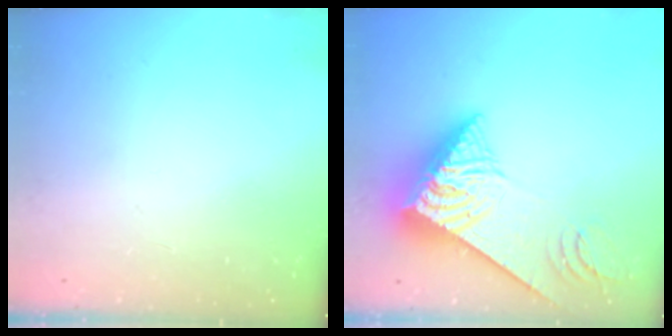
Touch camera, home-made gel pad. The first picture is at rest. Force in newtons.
{"total": 12.6, "press": 12.5, "slide": 1.5}